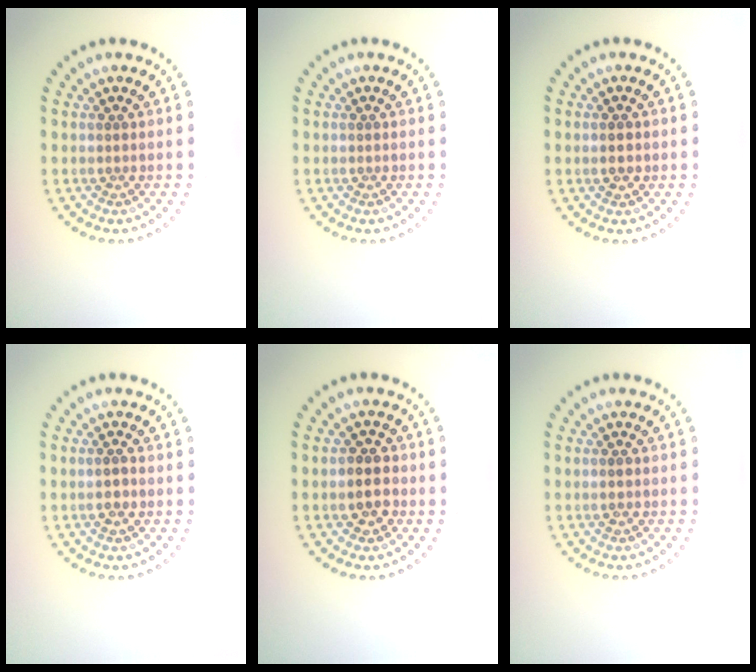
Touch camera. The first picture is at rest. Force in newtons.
{"total": 0.0}
{"total": 1.6, "press": 1.6, "slide": 0.3}
{"total": 0.8, "press": 0.7, "slide": 0.4}
{"total": 2.5, "press": 2.5, "slide": 0.5}
{"total": 1.0, "press": 1.0, "slide": 0.2}